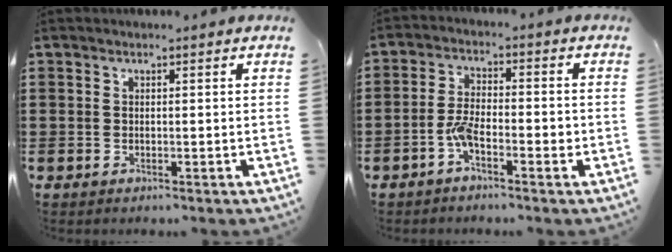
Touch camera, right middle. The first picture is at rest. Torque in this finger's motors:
{"motor_torque": [0.24, -0.14, 0.23, 0.08]}